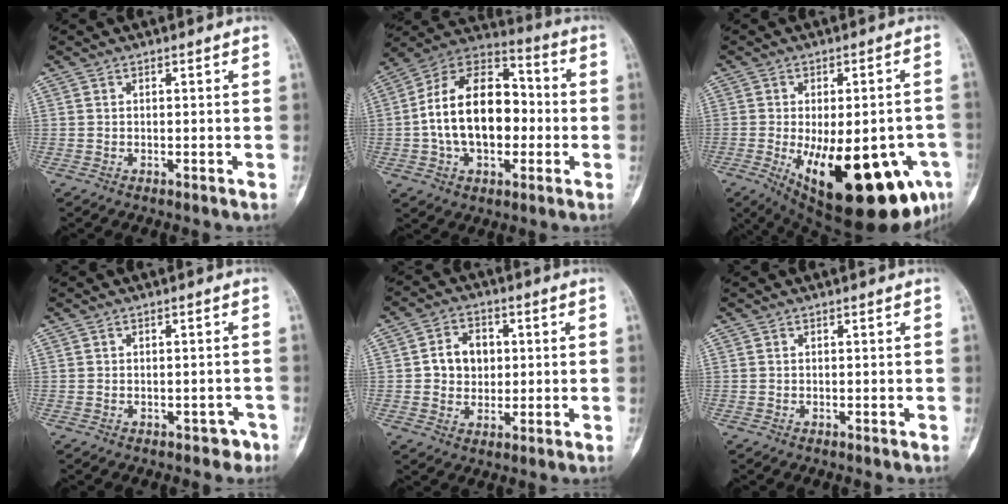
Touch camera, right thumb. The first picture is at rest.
{"total": 20.2, "force": [-1.1, 12.7, 15.6], "torque": [-0.240, 0.039, -0.023]}
{"total": 25.2, "force": [-9.0, 9.8, 21.5], "torque": [-0.255, -0.016, -0.103]}
{"total": 2.3, "force": [-1.4, 1.6, 0.8], "torque": [0.005, 0.017, -0.013]}
{"total": 7.4, "force": [0.9, 6.1, 4.2], "torque": [-0.035, 0.003, 0.013]}
{"total": 0.0}